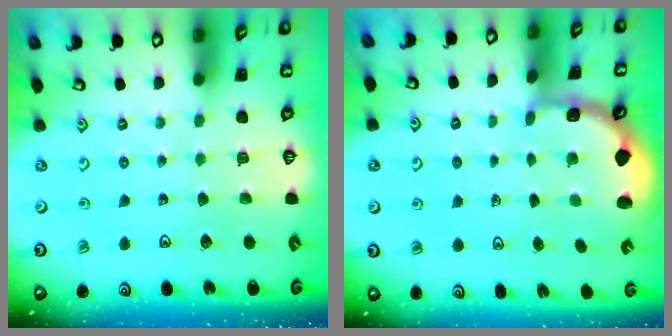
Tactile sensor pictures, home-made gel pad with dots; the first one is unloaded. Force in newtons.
{"total": 2.0, "press": 1.6, "slide": 1.2}